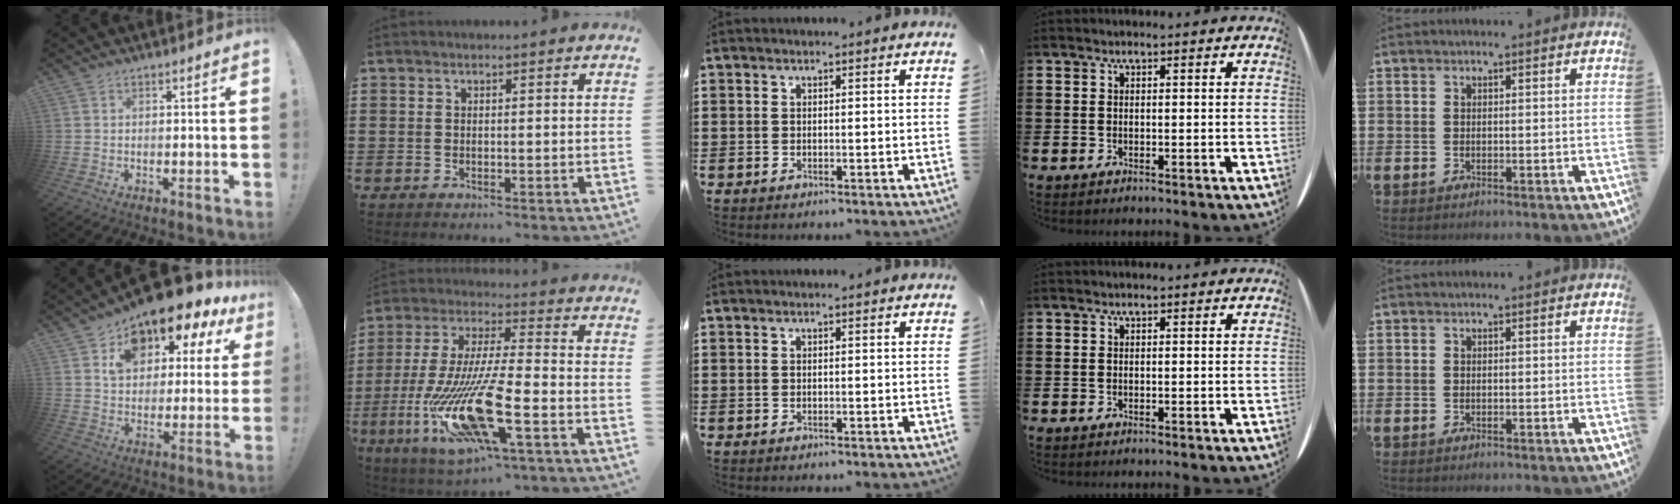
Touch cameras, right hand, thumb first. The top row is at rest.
{"thumb": {"total": 11.6, "force": [7.7, 6.5, 5.7], "torque": [-0.087, -0.066, 0.130]}, "index": {"total": 16.9, "force": [-7.5, 3.7, 14.6], "torque": [-0.312, -0.009, -0.136]}}